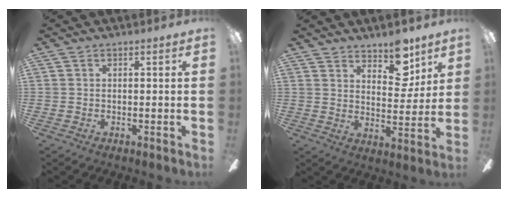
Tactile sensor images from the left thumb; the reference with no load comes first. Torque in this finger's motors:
{"motor_torque": [0.29, 0.33, -0.19, -0.37, 0.06]}